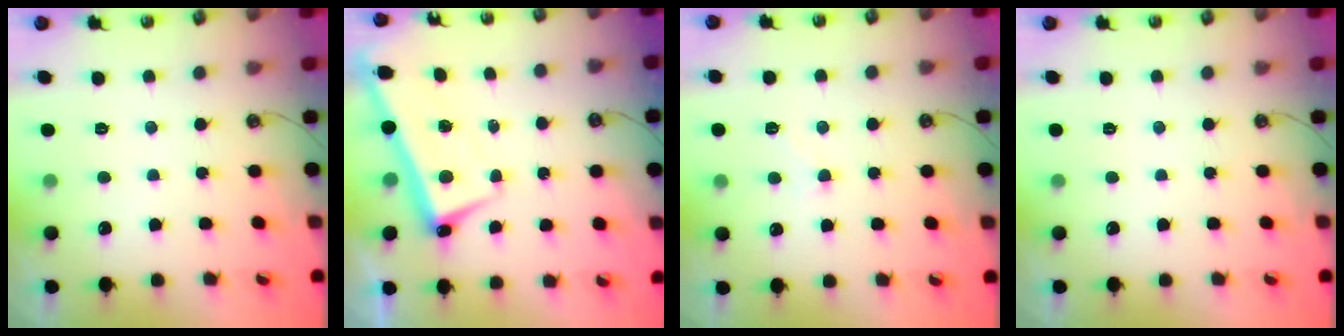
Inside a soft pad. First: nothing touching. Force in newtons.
{"total": 2.7, "press": 2.7, "slide": 0.4}
{"total": 1.0, "press": 0.8, "slide": 0.6}
{"total": 0.0}